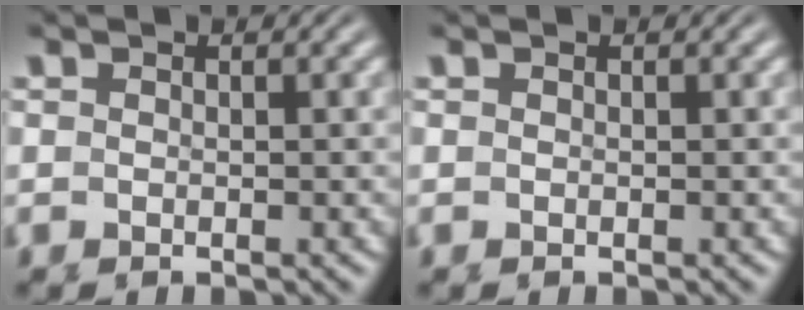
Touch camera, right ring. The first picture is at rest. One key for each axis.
{"total": 0.0}